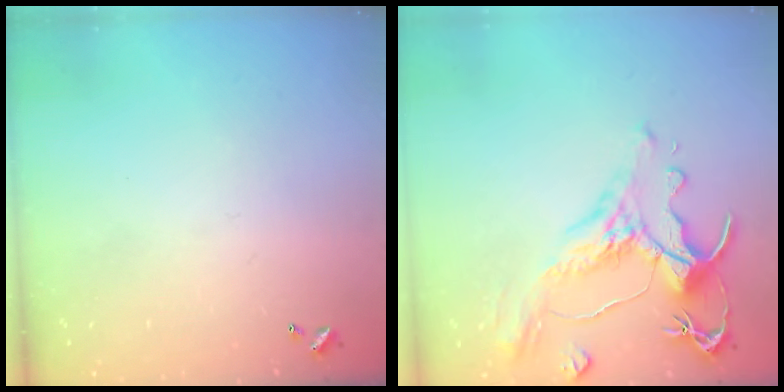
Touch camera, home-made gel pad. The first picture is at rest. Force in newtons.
{"total": 1.6, "press": 0.0, "slide": 1.6}